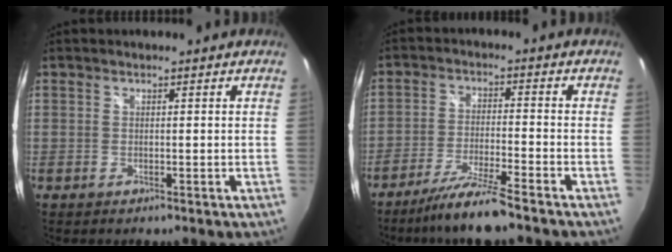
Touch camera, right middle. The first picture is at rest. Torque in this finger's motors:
{"motor_torque": [0.19, -0.18, 0.08, 0.07]}